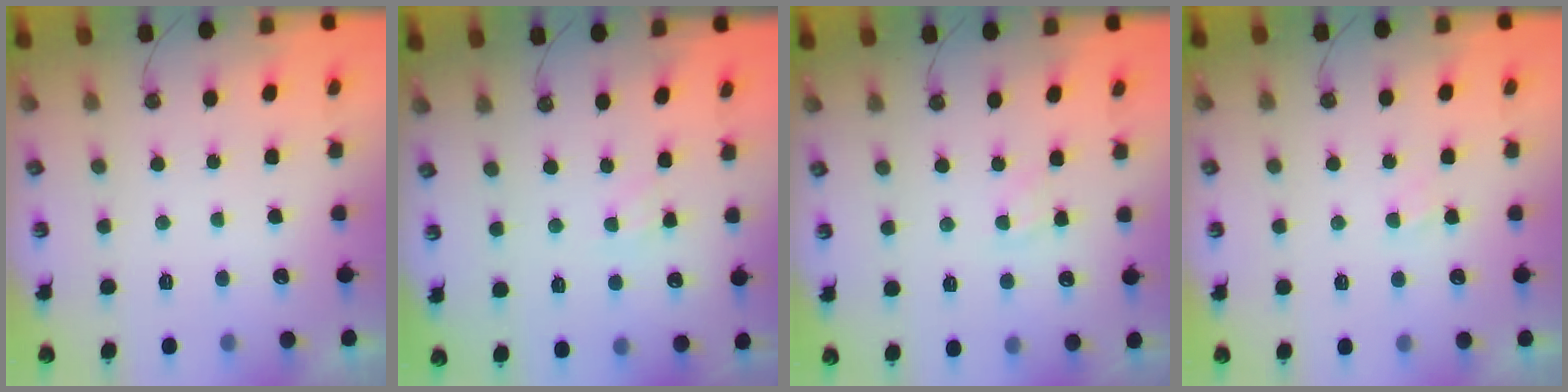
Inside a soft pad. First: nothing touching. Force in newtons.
{"total": 1.3, "press": 1.3, "slide": 0.2}
{"total": 5.6, "press": 5.6, "slide": 0.7}
{"total": 2.7, "press": 2.6, "slide": 0.4}